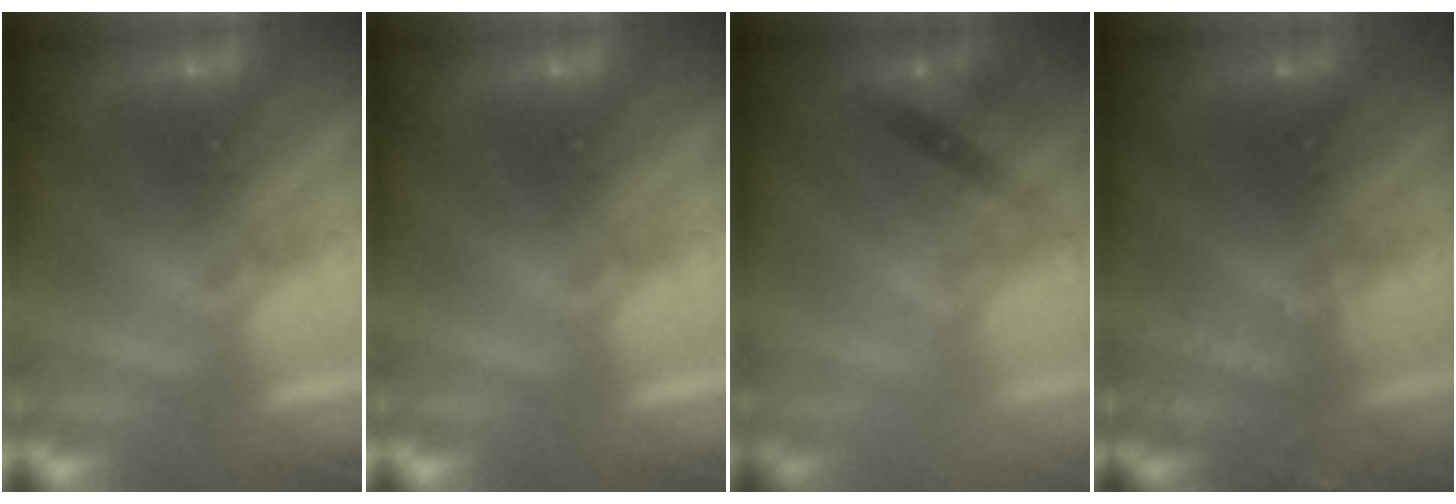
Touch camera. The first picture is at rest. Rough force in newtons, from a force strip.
{"total": 0.0}
{"total": 2.6}
{"total": 3.2}